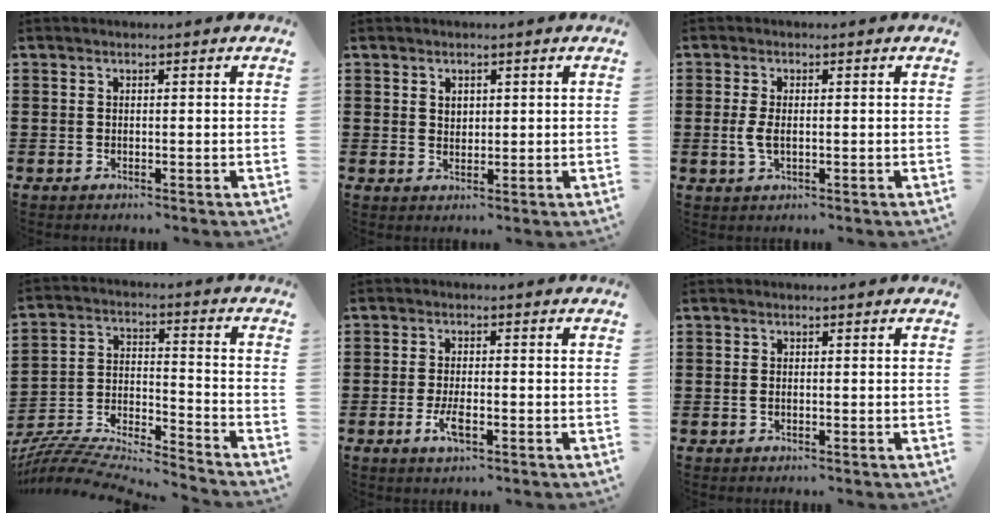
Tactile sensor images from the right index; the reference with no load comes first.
{"total": 1.5, "force": [1.0, 1.1, 0.5], "torque": [-0.011, 0.006, 0.018]}
{"total": 3.0, "force": [-0.1, 1.3, 2.6], "torque": [-0.066, -0.002, -0.008]}
{"total": 6.4, "force": [-6.1, 0.6, 1.8], "torque": [-0.042, -0.012, -0.125]}
{"total": 3.7, "force": [-1.4, 1.2, 3.2], "torque": [-0.067, -0.004, -0.028]}
{"total": 0.6, "force": [-0.1, 0.3, 0.5], "torque": [-0.013, -0.001, -0.002]}